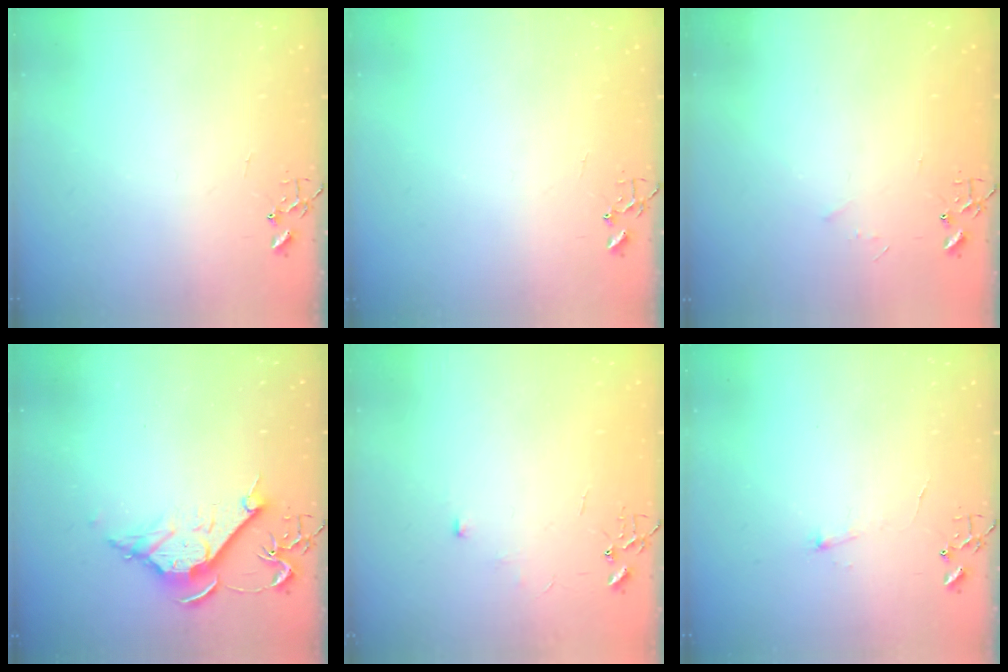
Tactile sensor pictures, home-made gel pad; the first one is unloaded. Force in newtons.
{"total": 0.0}
{"total": 3.5, "press": 3.5, "slide": 0.4}
{"total": 10.7, "press": 10.7, "slide": 0.7}
{"total": 5.4, "press": 5.3, "slide": 0.7}
{"total": 4.1, "press": 4.0, "slide": 0.6}